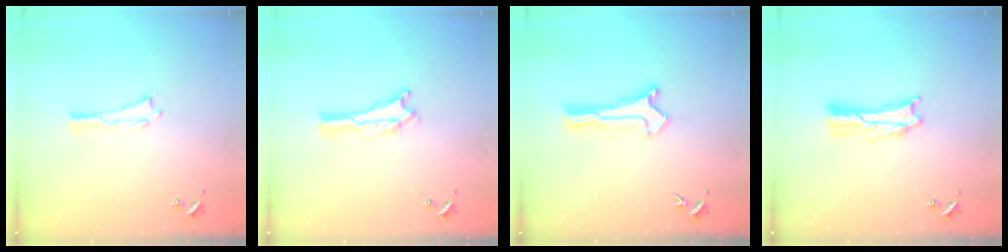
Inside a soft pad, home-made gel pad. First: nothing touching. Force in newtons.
{"total": 0.0}
{"total": 0.8, "press": 0.8, "slide": 0.0}
{"total": 1.6, "press": 1.6, "slide": 0.3}